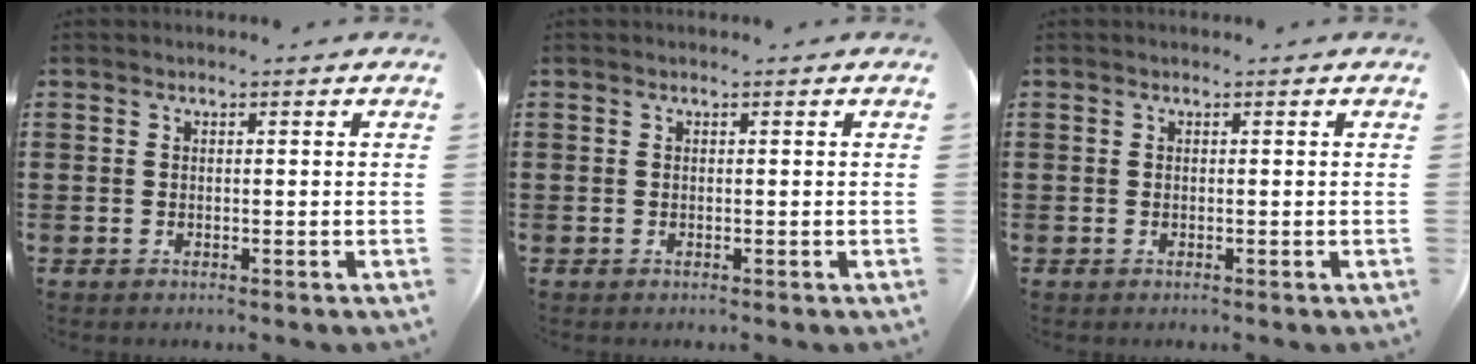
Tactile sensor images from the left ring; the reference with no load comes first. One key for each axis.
{"total": 0.0}
{"total": 0.0}